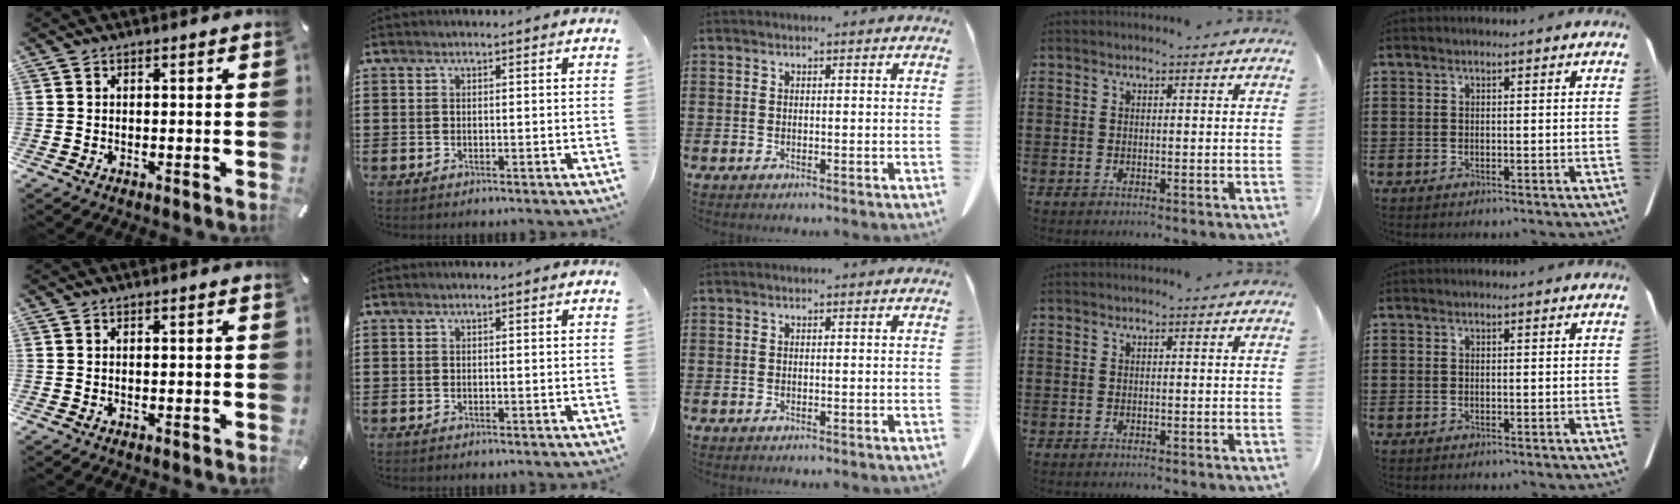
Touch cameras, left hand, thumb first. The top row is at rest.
{}